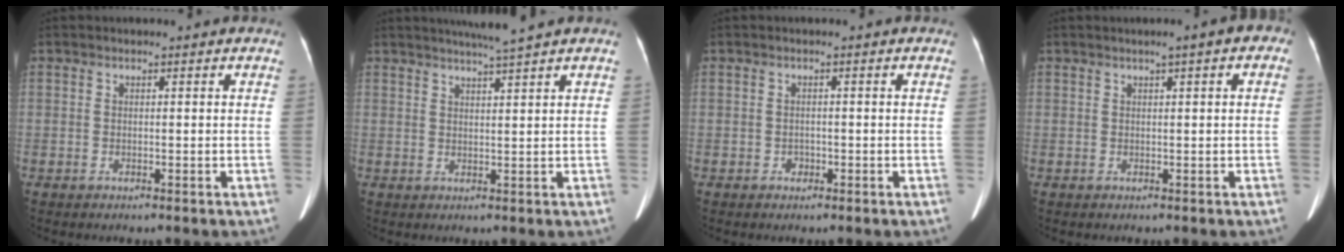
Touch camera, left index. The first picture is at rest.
{"total": 4.7, "force": [4.0, -1.2, 2.2], "torque": [-0.037, 0.001, 0.065]}
{"total": 1.1, "force": [-0.8, 0.7, 0.1], "torque": [-0.003, -0.002, -0.012]}
{"total": 3.3, "force": [1.2, 0.7, 3.0], "torque": [-0.035, 0.016, 0.011]}